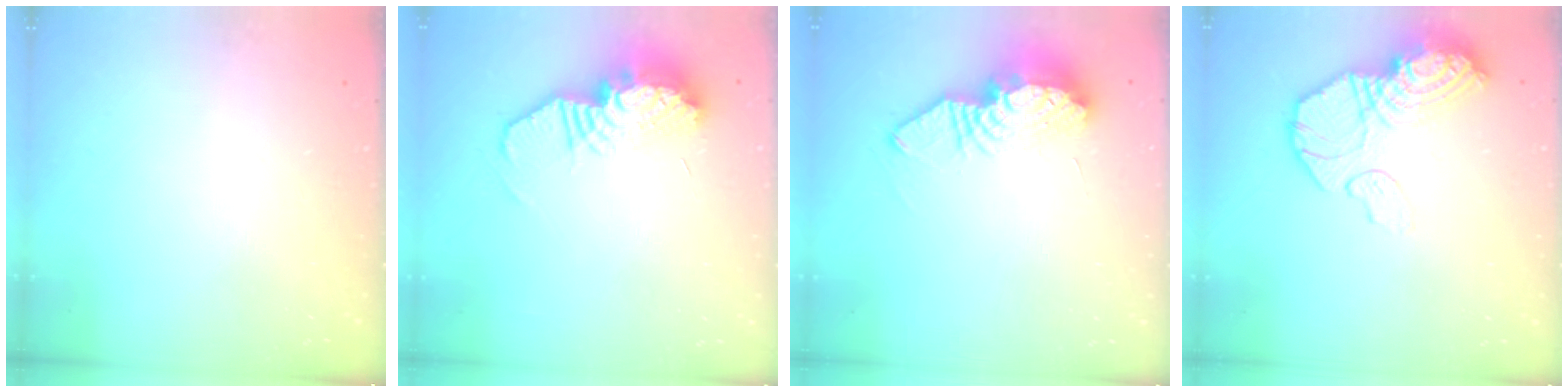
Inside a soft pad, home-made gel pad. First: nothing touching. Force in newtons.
{"total": 13.3, "press": 13.3, "slide": 1.1}
{"total": 11.4, "press": 11.3, "slide": 1.1}
{"total": 14.7, "press": 14.6, "slide": 1.5}